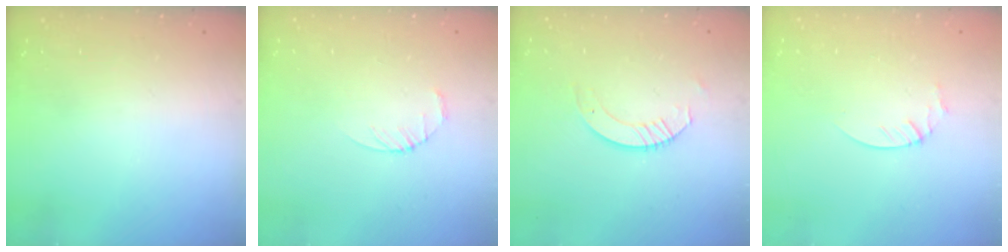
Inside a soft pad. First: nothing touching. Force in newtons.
{"total": 3.4, "press": 3.3, "slide": 0.4}
{"total": 3.8, "press": 3.8, "slide": 0.4}
{"total": 2.1, "press": 2.1, "slide": 0.2}